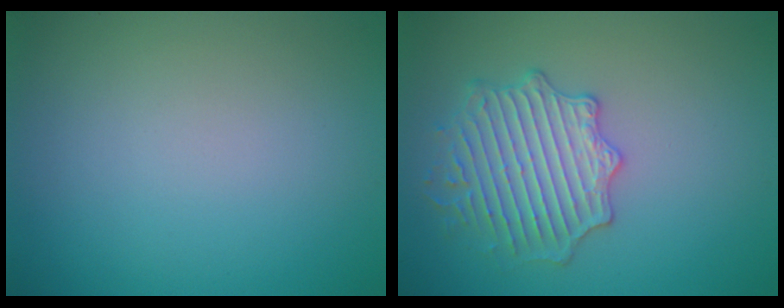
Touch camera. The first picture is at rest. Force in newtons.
{"total": 3.9, "press": 3.9, "slide": 0.1}